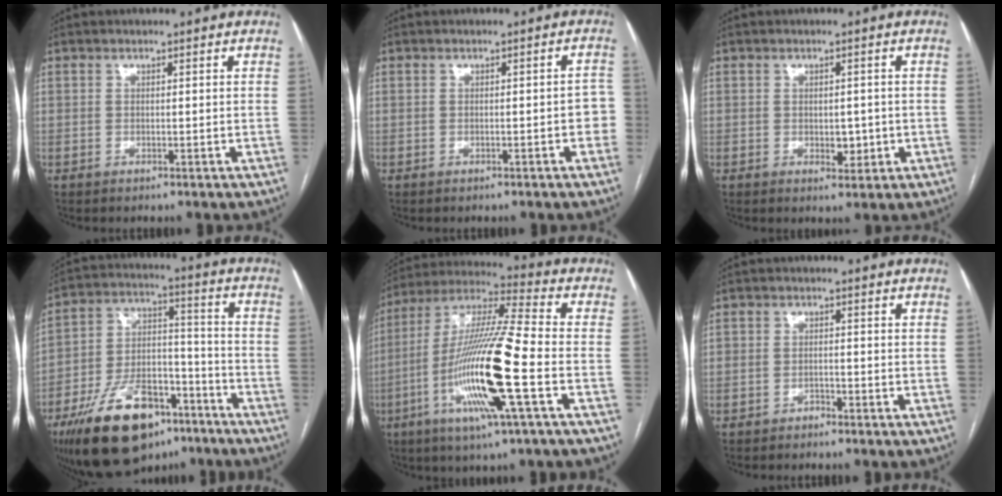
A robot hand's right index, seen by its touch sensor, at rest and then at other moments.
{"total": 2.5, "force": [-0.5, 1.0, 2.2], "torque": [-0.015, 0.017, -0.004]}
{"total": 2.8, "force": [-0.5, 1.8, 2.2], "torque": [-0.027, 0.001, 0.000]}
{"total": 20.0, "force": [-13.0, 9.6, 11.9], "torque": [-0.231, 0.020, -0.218]}
{"total": 18.7, "force": [-5.5, 0.3, 17.9], "torque": [-0.360, -0.014, -0.108]}
{"total": 1.3, "force": [-1.0, 0.7, 0.2], "torque": [-0.002, 0.004, -0.019]}